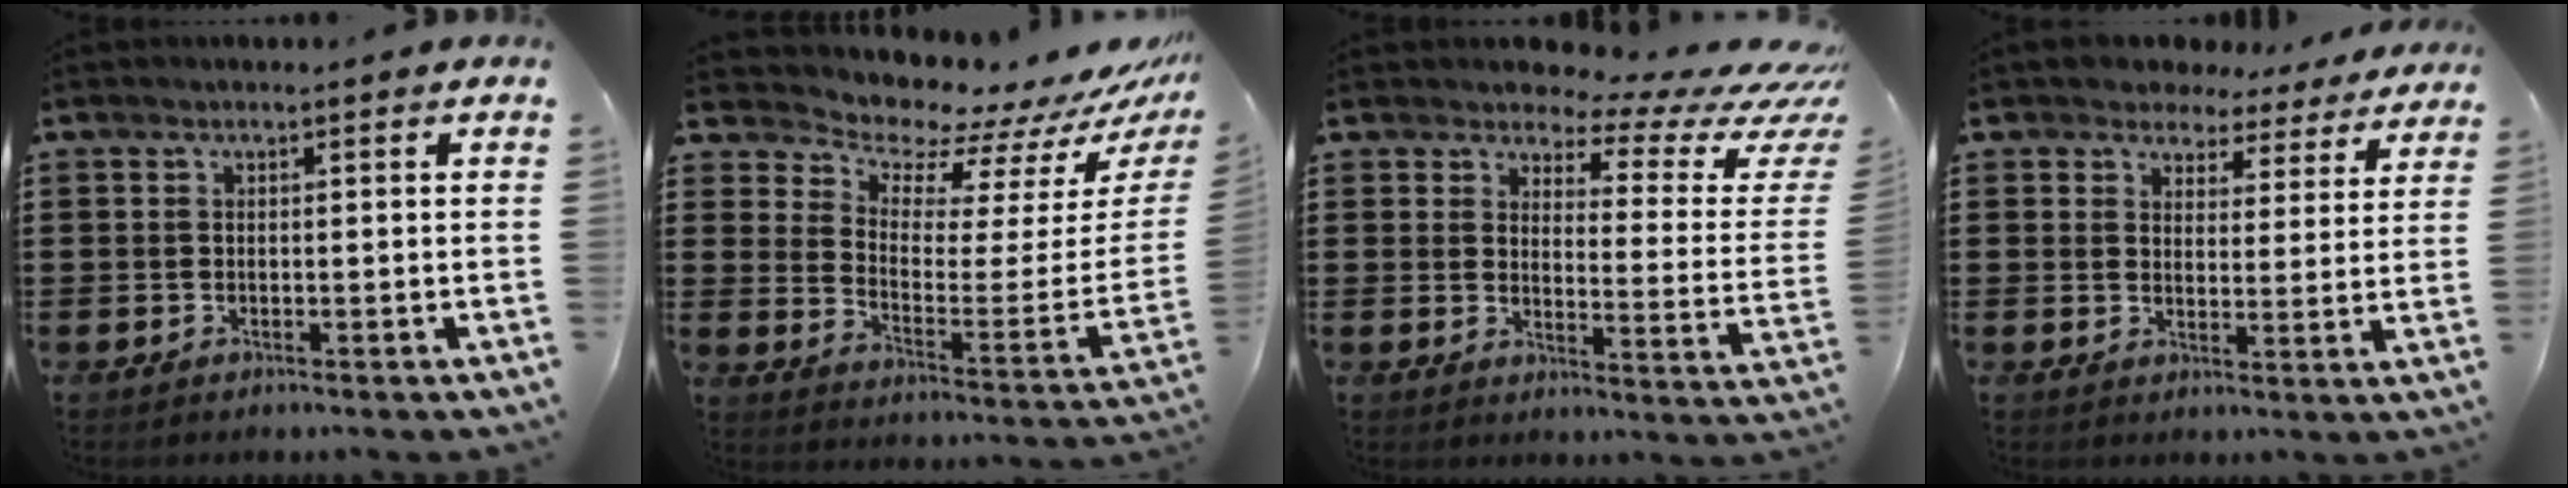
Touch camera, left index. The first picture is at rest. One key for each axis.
{"total": 7.6, "fx": 7.4, "fy": 1.5, "fz": 0.9, "tx": -0.048, "ty": -0.081, "tz": 0.126}
{"total": 5.5, "fx": 4.2, "fy": 2.1, "fz": 2.8, "tx": -0.052, "ty": -0.035, "tz": 0.065}
{"total": 4.2, "fx": 3.9, "fy": 1.6, "fz": 0.1, "tx": -0.028, "ty": -0.020, "tz": 0.065}